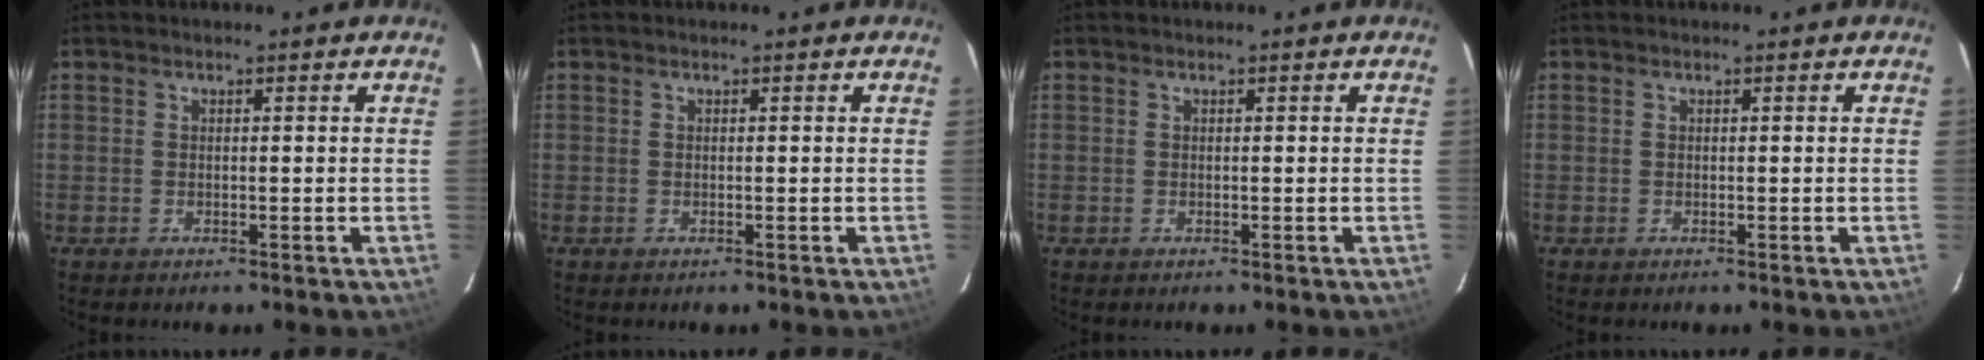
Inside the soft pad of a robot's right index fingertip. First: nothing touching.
{"total": 0.0}
{"total": 0.0}
{"total": 0.0}